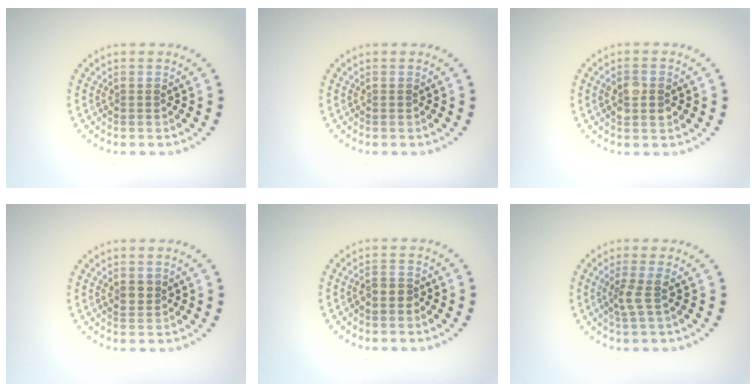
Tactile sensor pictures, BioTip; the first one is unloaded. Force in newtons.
{"total": 0.0}
{"total": 2.2, "press": 2.2, "slide": 0.2}
{"total": 1.4, "press": 1.3, "slide": 0.4}
{"total": 1.7, "press": 1.5, "slide": 0.7}
{"total": 1.9, "press": 1.4, "slide": 1.2}